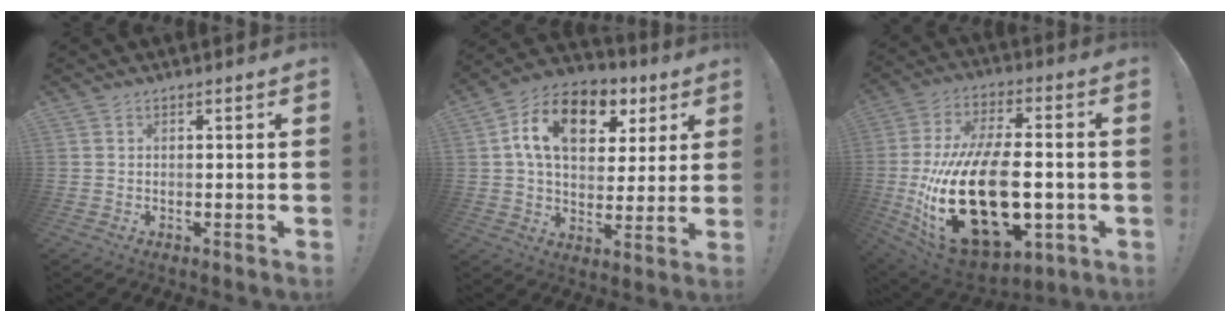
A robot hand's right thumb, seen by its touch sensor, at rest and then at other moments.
{"total": 16.8, "force": [6.7, 10.8, 11.0], "torque": [-0.177, -0.018, 0.121]}
{"total": 31.9, "force": [-5.1, 17.4, 26.3], "torque": [-0.512, 0.018, -0.068]}